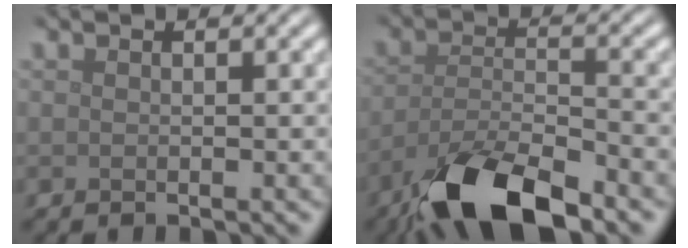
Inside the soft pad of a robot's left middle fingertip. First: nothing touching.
{"total": 10.1, "force": [-7.2, 3.1, 6.3], "torque": [-0.115, -0.008, -0.136]}